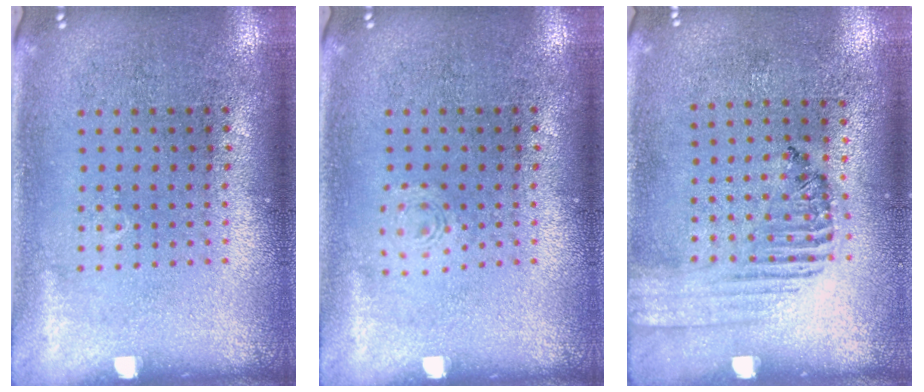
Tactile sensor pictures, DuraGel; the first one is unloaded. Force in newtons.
{"total": 0.6, "press": 0.6, "slide": 0.1}
{"total": 1.4, "press": 1.1, "slide": 0.9}